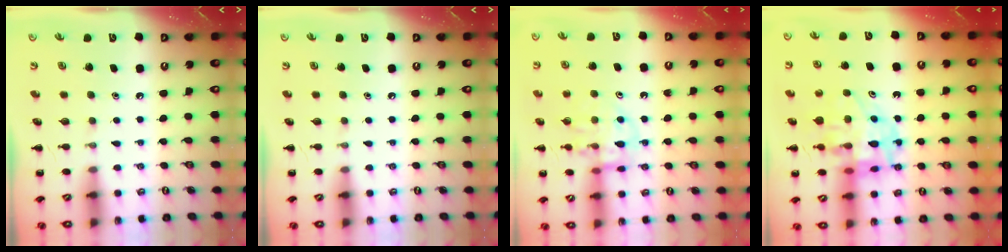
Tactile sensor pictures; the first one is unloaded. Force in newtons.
{"total": 0.0}
{"total": 12.0, "press": 11.9, "slide": 1.4}
{"total": 16.0, "press": 15.5, "slide": 4.0}